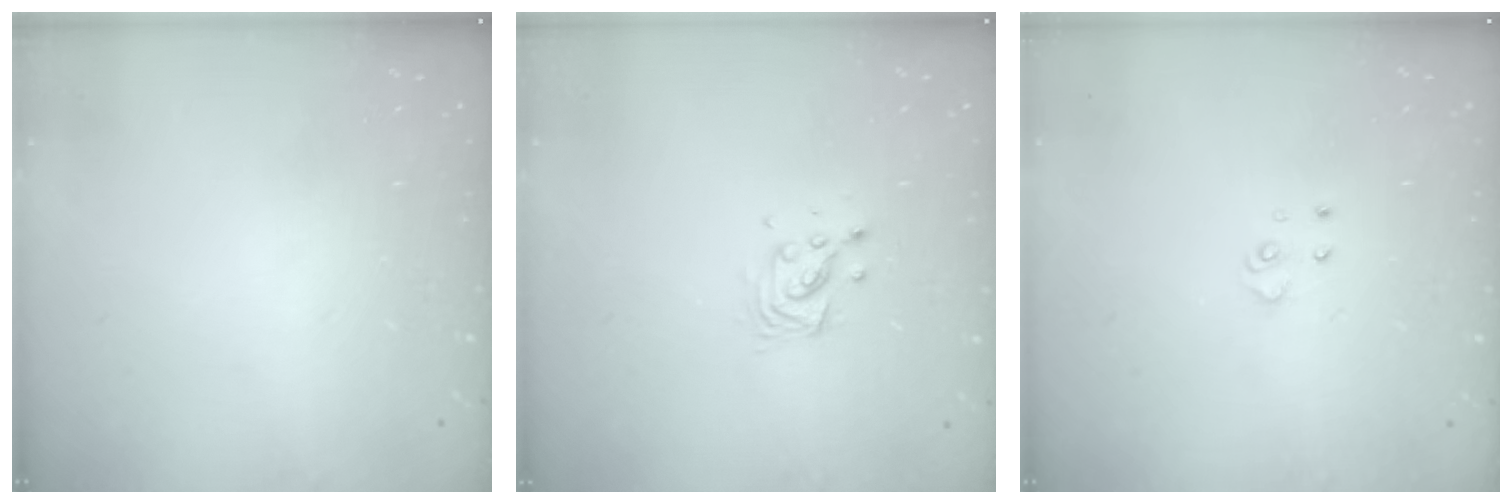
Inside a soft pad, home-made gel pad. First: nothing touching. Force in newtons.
{"total": 5.2, "press": 5.2, "slide": 0.1}
{"total": 4.0, "press": 4.0, "slide": 0.4}